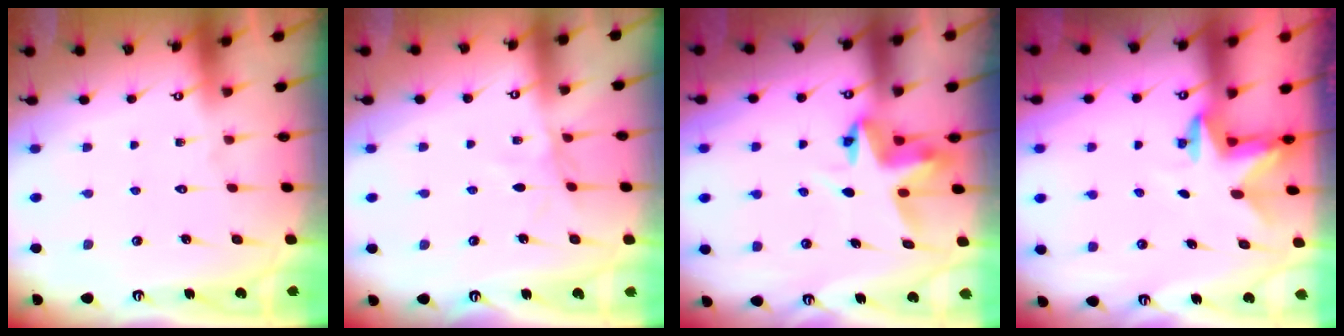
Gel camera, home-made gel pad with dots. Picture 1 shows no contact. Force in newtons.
{"total": 5.2, "press": 5.2, "slide": 0.4}
{"total": 5.2, "press": 5.1, "slide": 0.3}
{"total": 2.4, "press": 2.4, "slide": 0.4}